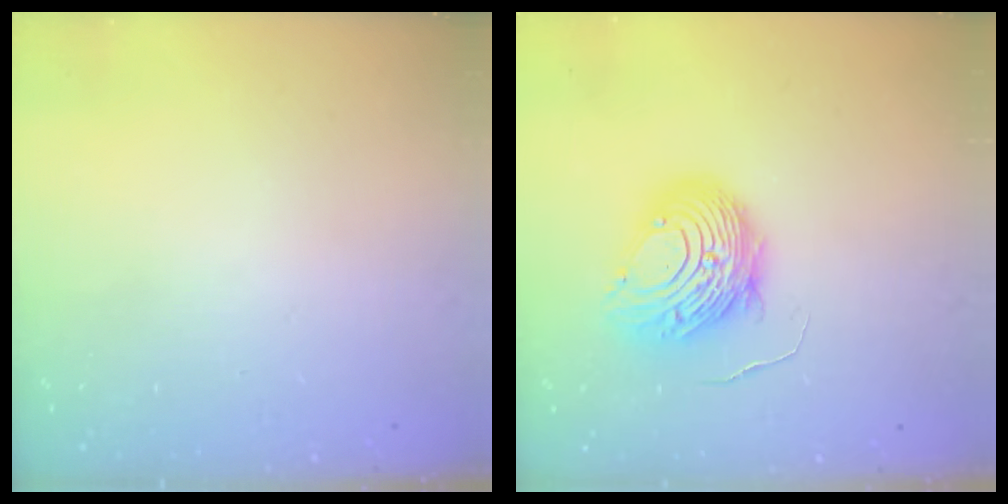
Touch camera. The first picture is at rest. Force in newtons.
{"total": 11.8, "press": 11.7, "slide": 1.0}